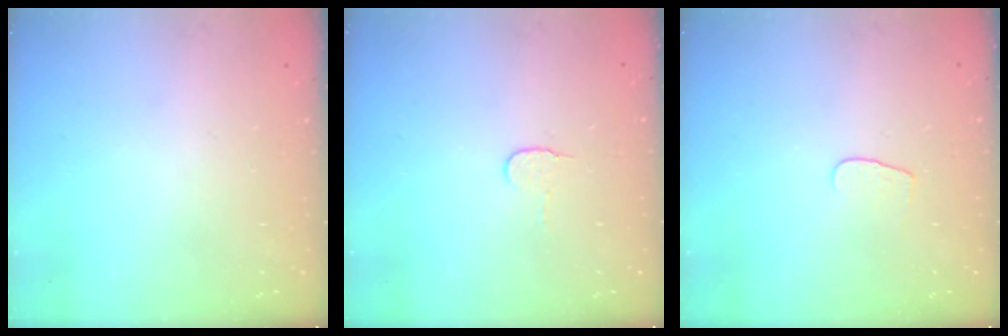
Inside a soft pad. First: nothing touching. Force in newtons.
{"total": 4.9, "press": 4.9, "slide": 0.5}
{"total": 4.2, "press": 4.2, "slide": 0.4}